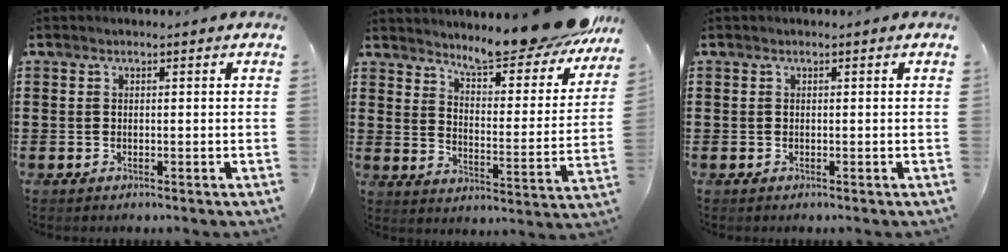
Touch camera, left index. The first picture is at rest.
{"total": 10.1, "force": [9.5, 0.1, 3.6], "torque": [-0.075, -0.074, 0.156]}
{"total": 0.0}